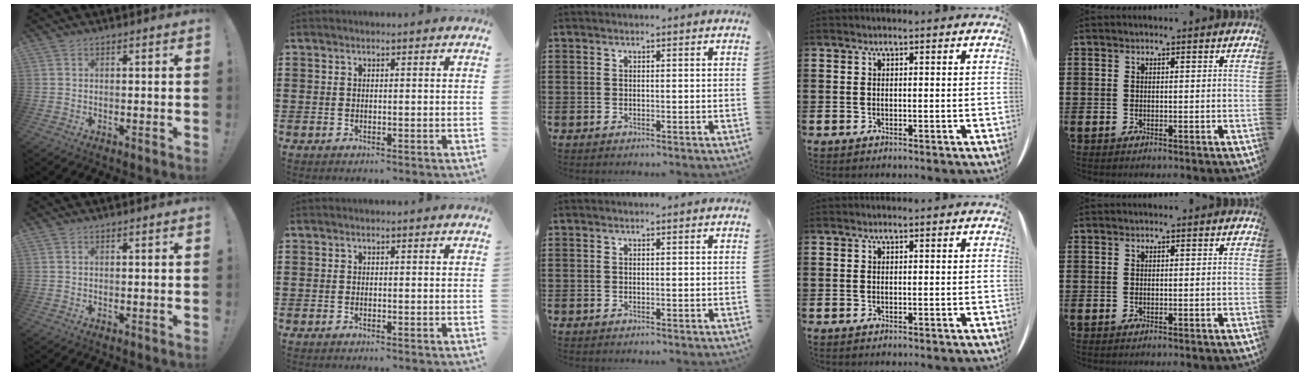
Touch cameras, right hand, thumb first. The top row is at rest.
{}